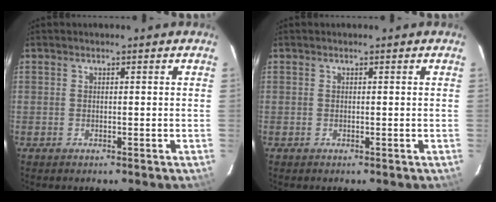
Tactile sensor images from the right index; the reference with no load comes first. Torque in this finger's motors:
{"motor_torque": [0.00, 0.00, 0.00, 0.00]}